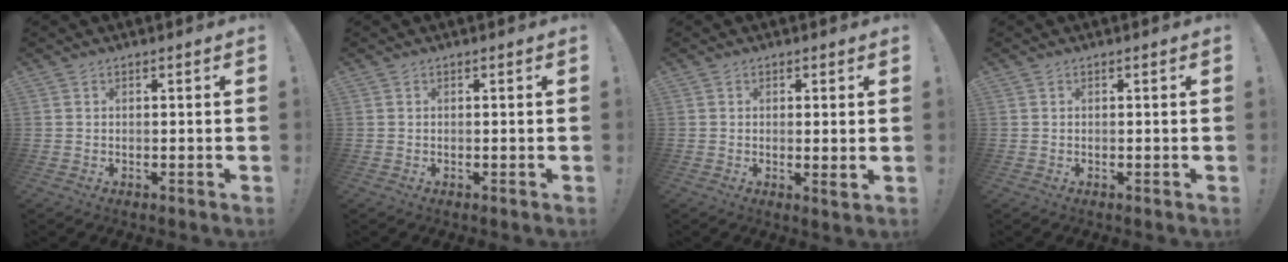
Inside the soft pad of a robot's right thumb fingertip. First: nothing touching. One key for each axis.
{"total": 0.0}
{"total": 2.3, "fx": 0.6, "fy": -0.1, "fz": 2.2, "tx": -0.025, "ty": -0.009, "tz": 0.008}
{"total": 0.0}